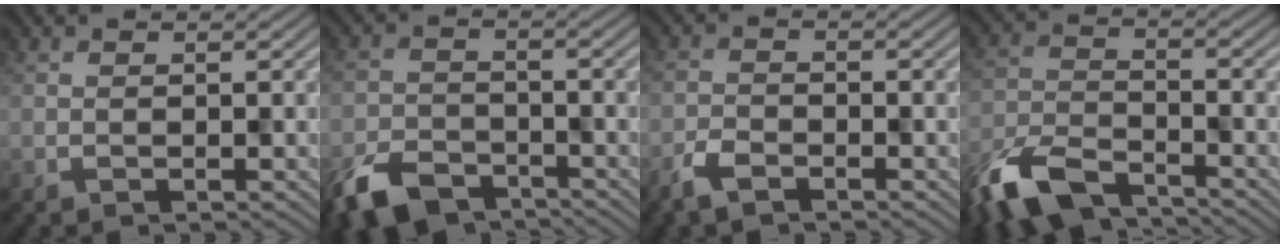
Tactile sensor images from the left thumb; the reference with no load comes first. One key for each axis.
{"total": 7.0, "fx": -6.4, "fy": 2.4, "fz": 1.5, "tx": -0.035, "ty": -0.013, "tz": -0.102}
{"total": 3.6, "fx": -3.5, "fy": 0.4, "fz": 0.0, "tx": -0.016, "ty": -0.009, "tz": -0.047}
{"total": 9.3, "fx": -8.5, "fy": 2.2, "fz": 3.0, "tx": -0.072, "ty": -0.013, "tz": -0.148}